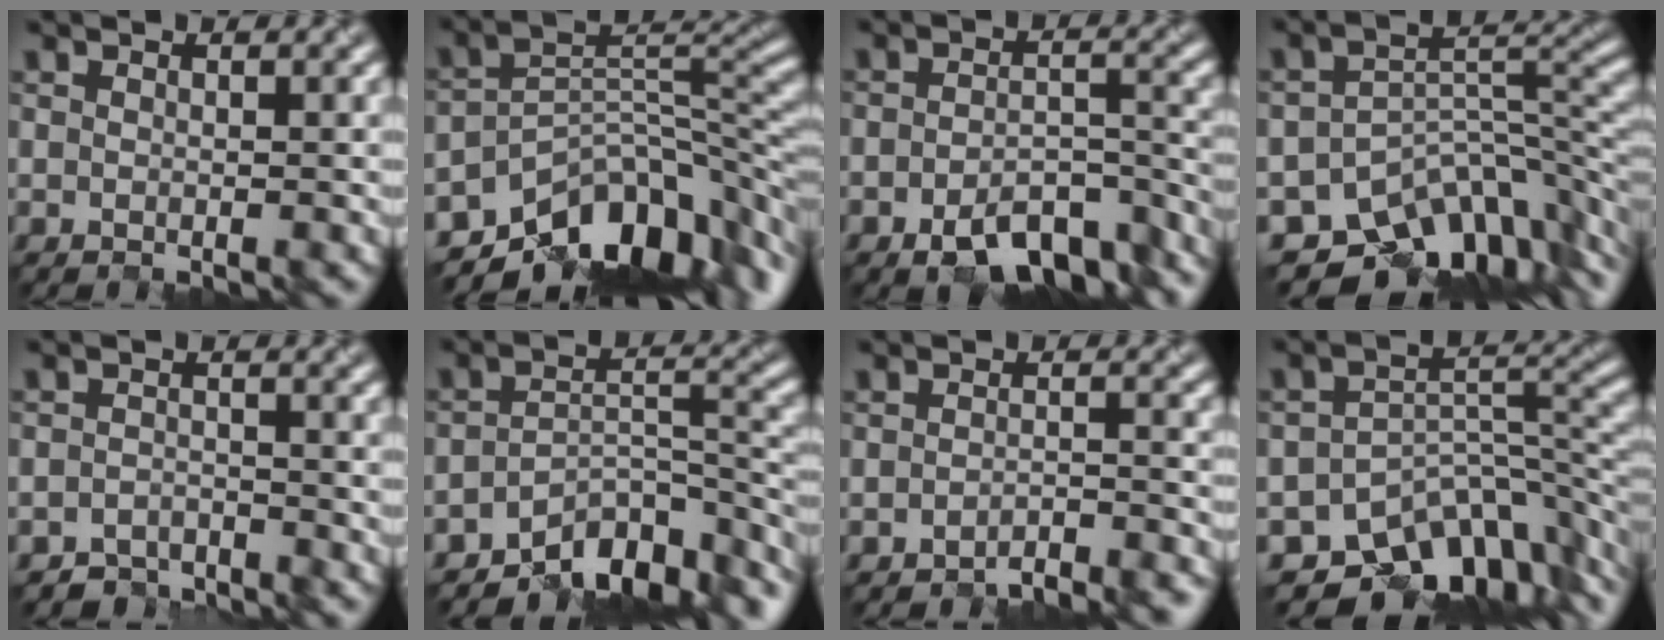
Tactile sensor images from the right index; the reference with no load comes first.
{"total": 11.2, "force": [-7.9, 5.5, 5.9], "torque": [-0.094, -0.002, -0.136]}
{"total": 7.7, "force": [-5.5, 3.1, 4.4], "torque": [-0.070, -0.014, -0.078]}
{"total": 10.9, "force": [-8.3, 4.9, 5.1], "torque": [-0.077, -0.009, -0.129]}
{"total": 3.1, "force": [-3.0, 0.2, -0.8], "torque": [0.013, 0.001, -0.052]}
{"total": 7.8, "force": [-6.0, 3.0, 4.0], "torque": [-0.044, -0.010, -0.094]}
{"total": 4.0, "force": [-3.8, 0.3, 1.2], "torque": [-0.022, 0.000, -0.053]}
{"total": 9.9, "force": [-7.8, 4.3, 4.3], "torque": [-0.054, -0.011, -0.124]}